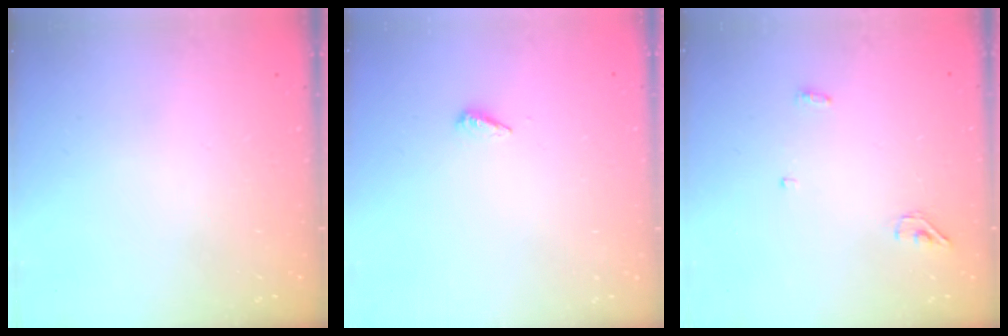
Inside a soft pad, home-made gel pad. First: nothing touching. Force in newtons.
{"total": 3.5, "press": 3.5, "slide": 0.3}
{"total": 3.7, "press": 3.6, "slide": 0.9}